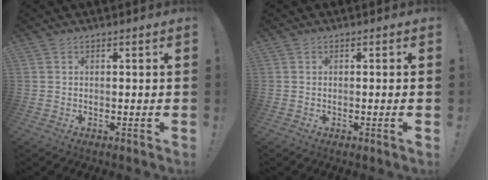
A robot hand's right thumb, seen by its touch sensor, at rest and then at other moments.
{"total": 2.0, "force": [-0.5, -0.5, 1.9], "torque": [-0.031, -0.005, -0.009]}